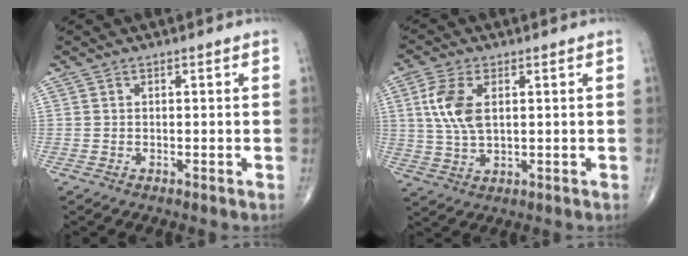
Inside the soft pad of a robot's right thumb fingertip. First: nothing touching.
{"total": 8.1, "force": [1.9, 4.2, 6.6], "torque": [-0.149, -0.002, 0.040]}